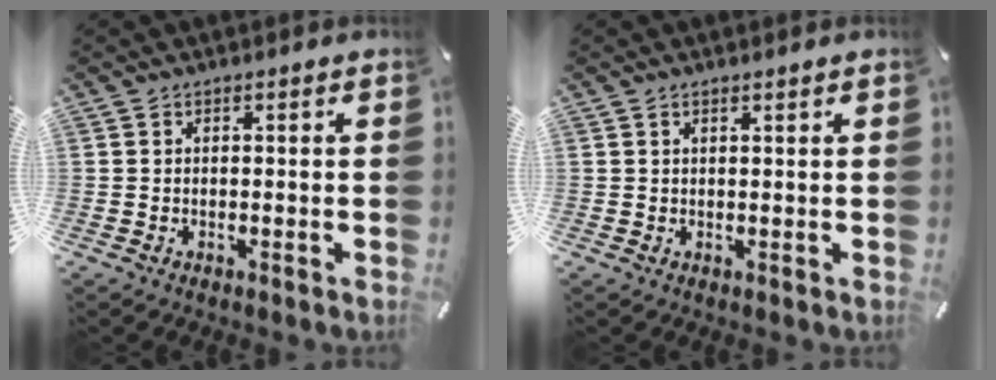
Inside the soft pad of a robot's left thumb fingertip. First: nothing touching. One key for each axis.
{"total": 0.8, "fx": 0.6, "fy": 0.1, "fz": 0.5, "tx": -0.010, "ty": -0.002, "tz": 0.011}